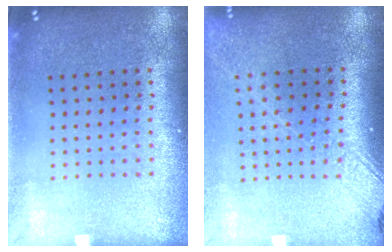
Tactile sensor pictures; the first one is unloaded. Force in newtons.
{"total": 1.8, "press": 1.5, "slide": 1.1}